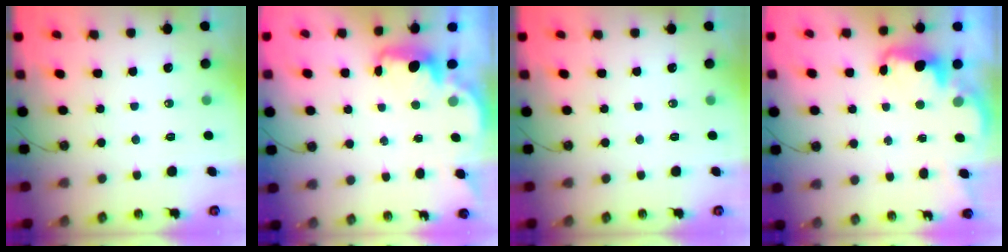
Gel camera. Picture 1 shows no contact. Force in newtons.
{"total": 2.0, "press": 1.9, "slide": 0.7}
{"total": 0.0}
{"total": 2.6, "press": 2.5, "slide": 0.7}